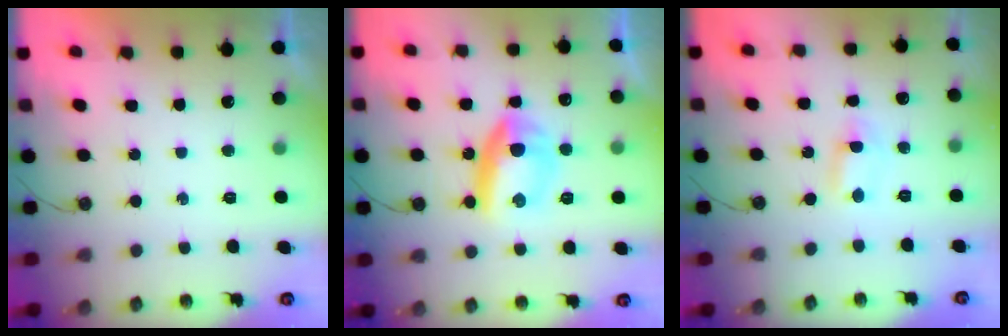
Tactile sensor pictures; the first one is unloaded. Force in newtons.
{"total": 10.6, "press": 10.5, "slide": 1.3}
{"total": 1.1, "press": 0.9, "slide": 0.7}